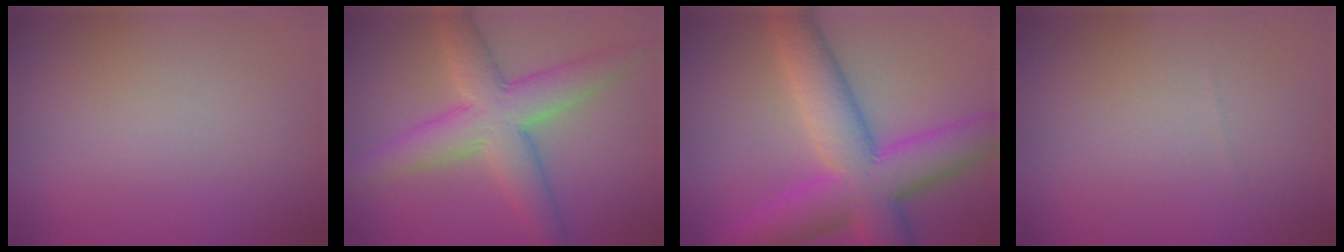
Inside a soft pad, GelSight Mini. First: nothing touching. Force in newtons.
{"total": 6.3, "press": 6.3, "slide": 0.3}
{"total": 9.8, "press": 9.8, "slide": 0.3}
{"total": 0.0}